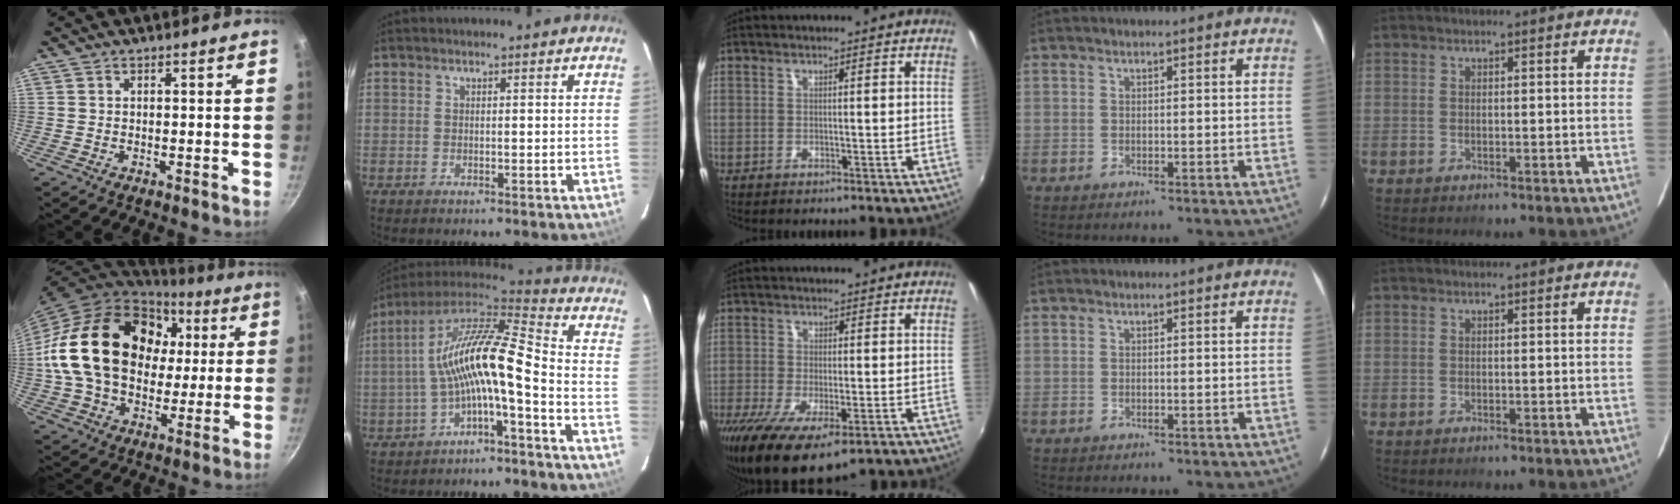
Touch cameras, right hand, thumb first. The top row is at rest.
{"thumb": {"total": 26.9, "force": [3.9, 19.5, 18.1], "torque": [-0.305, 0.032, 0.071]}, "index": {"total": 14.4, "force": [-3.1, 2.8, 13.8], "torque": [-0.265, 0.016, -0.063]}, "middle": {"total": 11.0, "force": [-5.9, 3.4, 8.7], "torque": [-0.177, -0.052, -0.096]}}